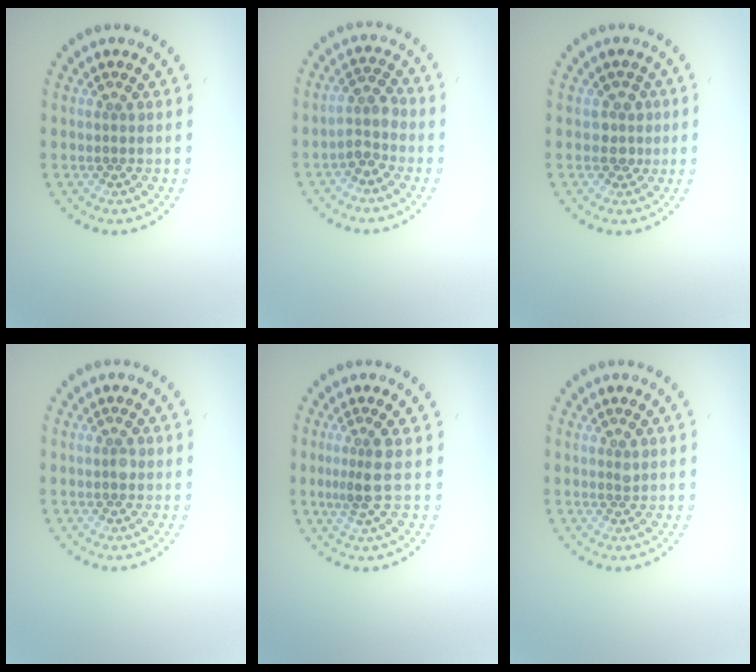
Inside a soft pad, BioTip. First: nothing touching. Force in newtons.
{"total": 2.2, "press": 1.8, "slide": 1.2}
{"total": 1.6, "press": 1.2, "slide": 1.0}
{"total": 0.9, "press": 0.9, "slide": 0.1}
{"total": 2.4, "press": 1.9, "slide": 1.5}
{"total": 0.6, "press": 0.4, "slide": 0.4}